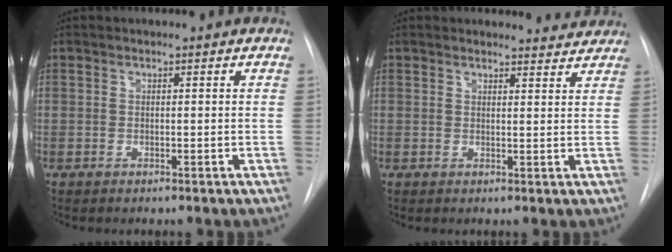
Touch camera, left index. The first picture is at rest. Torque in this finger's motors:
{"motor_torque": [0.57, -0.89, 0.00, -0.01]}